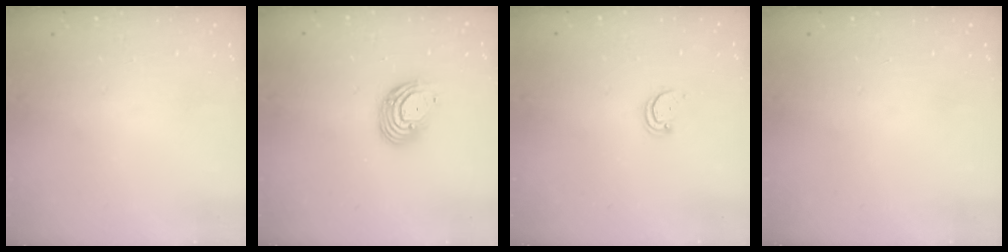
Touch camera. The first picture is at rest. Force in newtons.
{"total": 10.3, "press": 10.3, "slide": 1.0}
{"total": 1.9, "press": 1.9, "slide": 0.2}
{"total": 0.0}